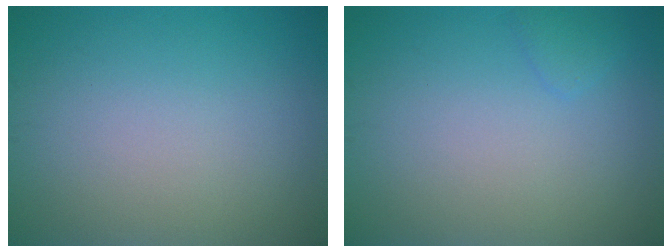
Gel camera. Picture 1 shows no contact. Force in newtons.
{"total": 0.9, "press": 0.9, "slide": 0.1}